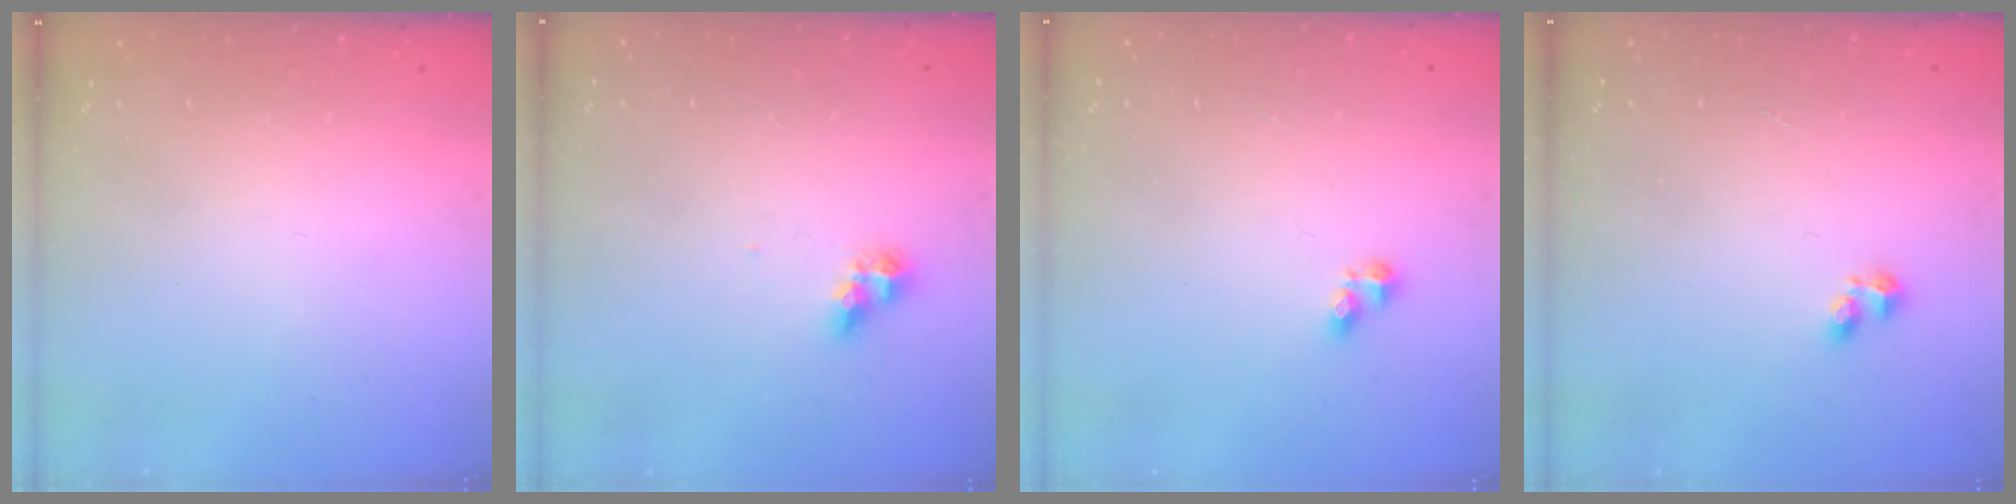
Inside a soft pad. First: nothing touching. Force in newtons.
{"total": 6.4, "press": 6.3, "slide": 0.5}
{"total": 3.5, "press": 3.4, "slide": 0.6}
{"total": 2.2, "press": 2.1, "slide": 0.7}